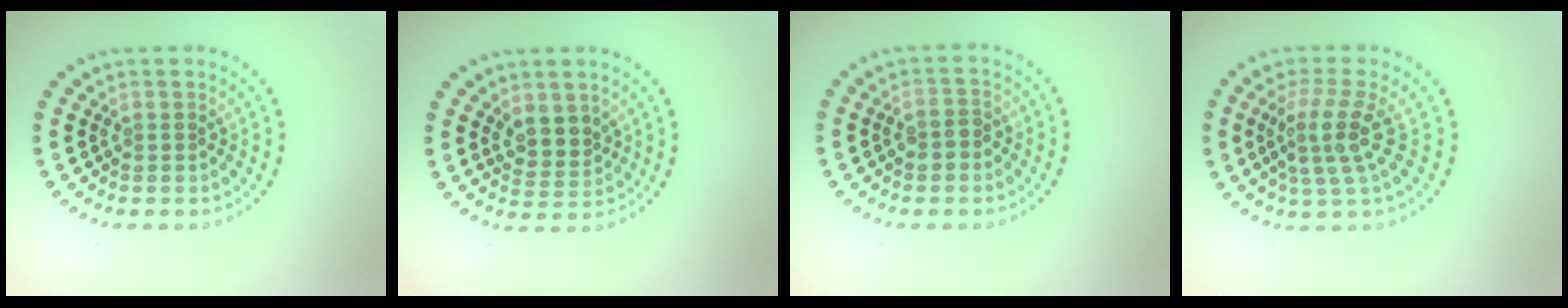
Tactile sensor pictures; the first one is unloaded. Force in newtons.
{"total": 2.5, "press": 2.2, "slide": 1.1}
{"total": 1.7, "press": 1.6, "slide": 0.3}
{"total": 3.7, "press": 2.7, "slide": 2.5}